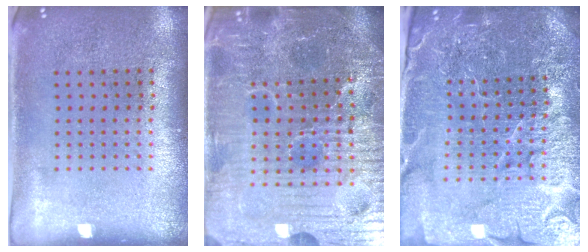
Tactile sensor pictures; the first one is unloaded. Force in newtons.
{"total": 6.6, "press": 6.1, "slide": 2.5}
{"total": 5.7, "press": 5.1, "slide": 2.4}